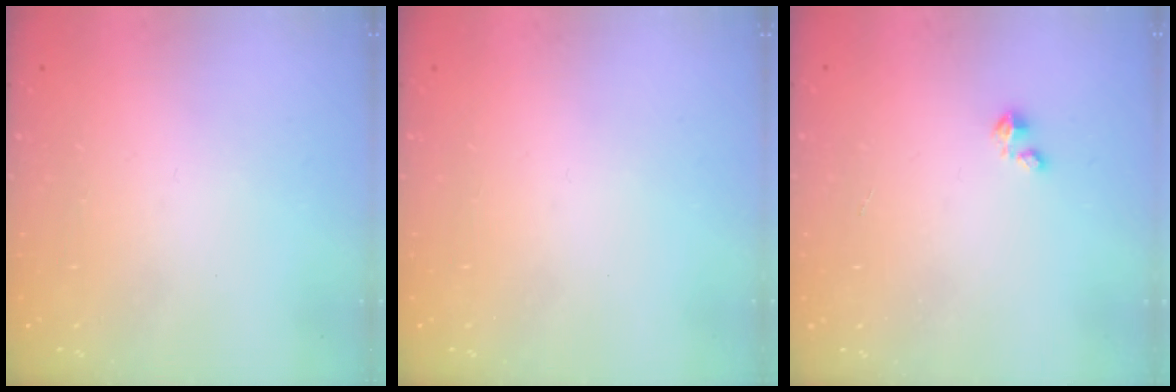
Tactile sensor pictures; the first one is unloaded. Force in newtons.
{"total": 0.0}
{"total": 1.4, "press": 1.4, "slide": 0.2}